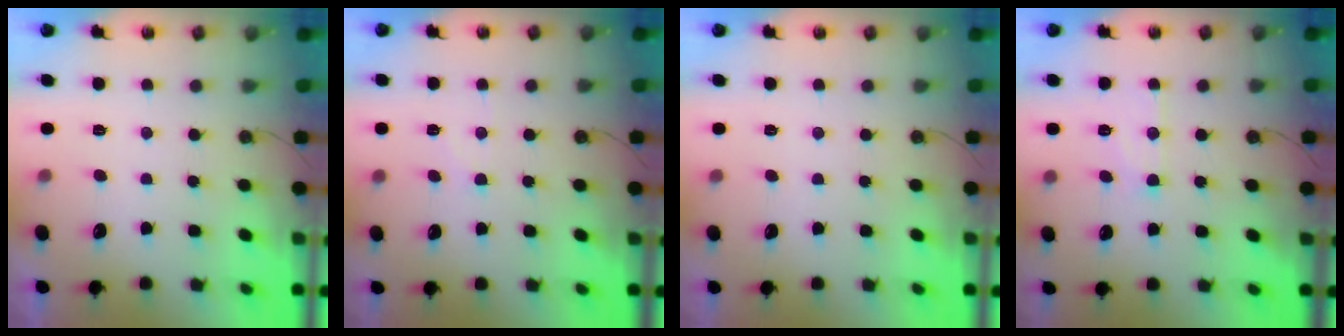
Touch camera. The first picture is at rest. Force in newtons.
{"total": 5.4, "press": 5.4, "slide": 0.6}
{"total": 1.7, "press": 1.7, "slide": 0.3}
{"total": 9.4, "press": 9.4, "slide": 0.9}